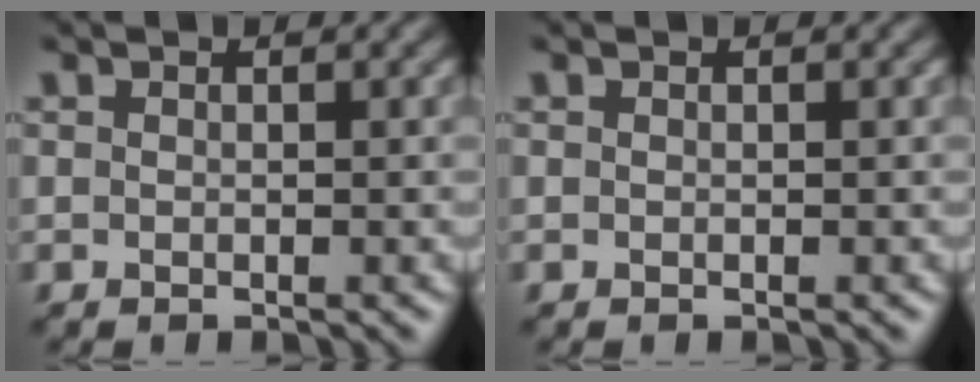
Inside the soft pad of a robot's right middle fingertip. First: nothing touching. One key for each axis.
{"total": 0.0}